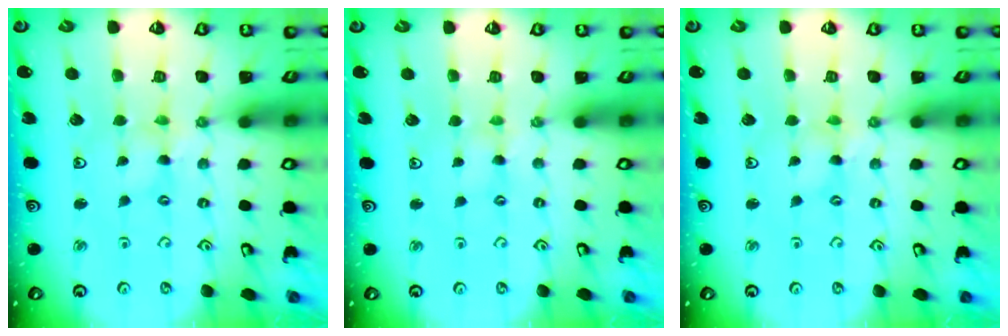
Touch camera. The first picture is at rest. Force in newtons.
{"total": 1.8, "press": 1.7, "slide": 0.3}
{"total": 1.2, "press": 1.2, "slide": 0.3}